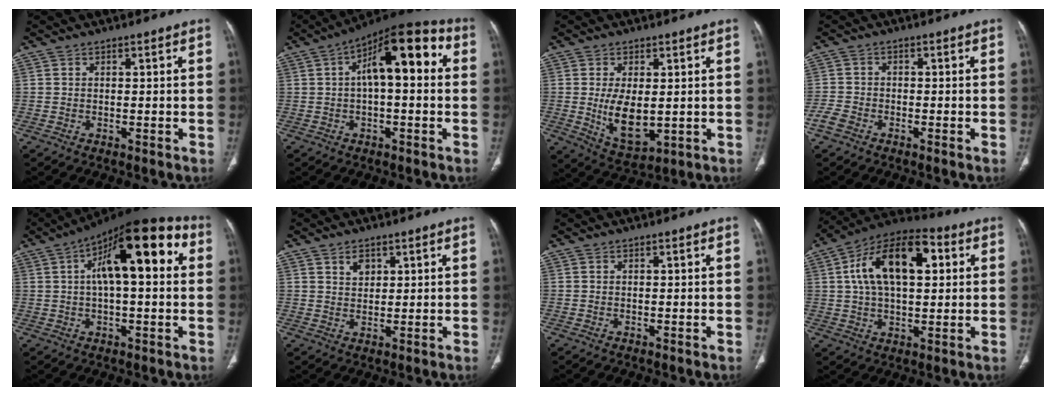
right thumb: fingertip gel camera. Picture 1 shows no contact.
{"total": 15.3, "force": [2.8, 6.2, 13.7], "torque": [-0.192, 0.040, 0.033]}
{"total": 9.0, "force": [-0.1, 4.7, 7.7], "torque": [-0.125, -0.019, 0.015]}
{"total": 2.7, "force": [-1.9, 1.3, 1.3], "torque": [-0.034, 0.003, -0.043]}
{"total": 18.7, "force": [4.3, 7.1, 16.7], "torque": [-0.232, 0.036, 0.055]}
{"total": 2.9, "force": [1.7, 1.9, 1.5], "torque": [-0.014, -0.012, 0.033]}
{"total": 0.0}
{"total": 18.3, "force": [4.5, 9.6, 14.9], "torque": [-0.234, 0.021, 0.066]}